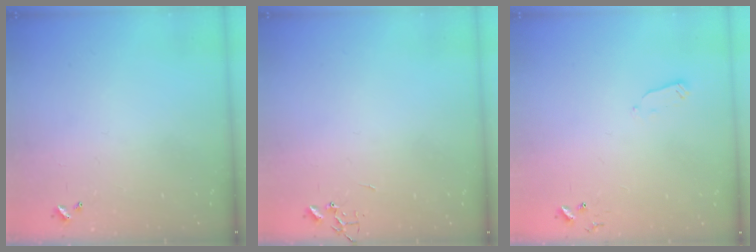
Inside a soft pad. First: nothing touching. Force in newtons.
{"total": 0.0}
{"total": 2.4, "press": 2.3, "slide": 0.4}